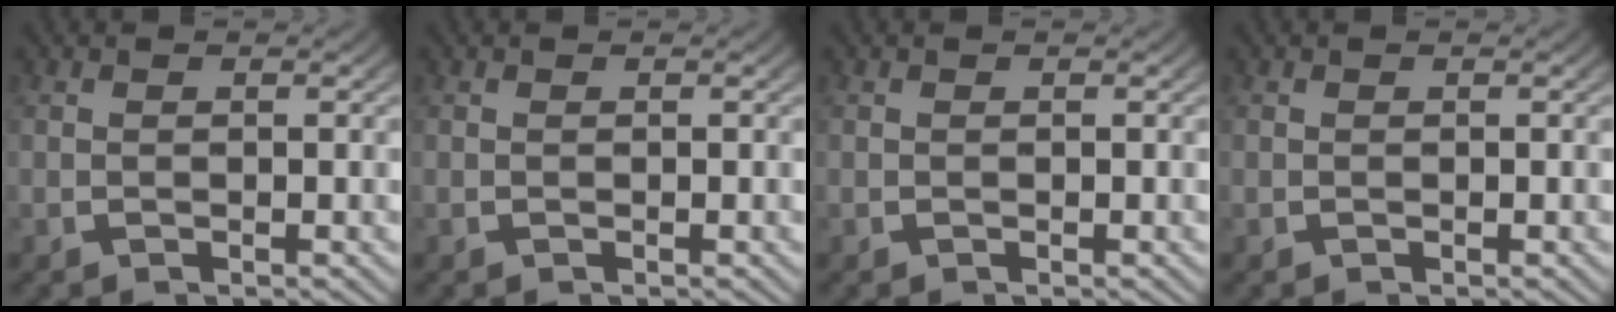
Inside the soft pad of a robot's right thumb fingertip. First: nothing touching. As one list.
[{"total": 0.0}, {"total": 0.0}, {"total": 0.0}]